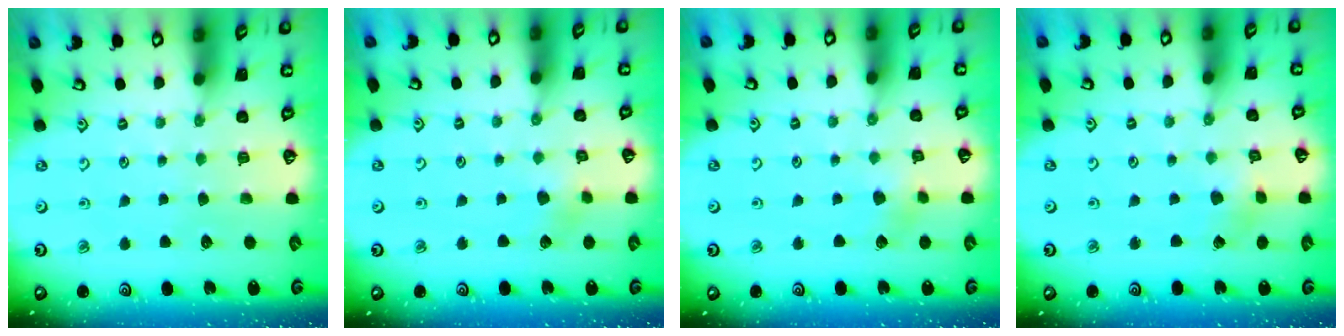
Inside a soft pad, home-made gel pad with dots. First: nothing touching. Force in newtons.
{"total": 4.0, "press": 4.0, "slide": 0.4}
{"total": 4.0, "press": 4.0, "slide": 0.4}
{"total": 2.6, "press": 2.6, "slide": 0.3}